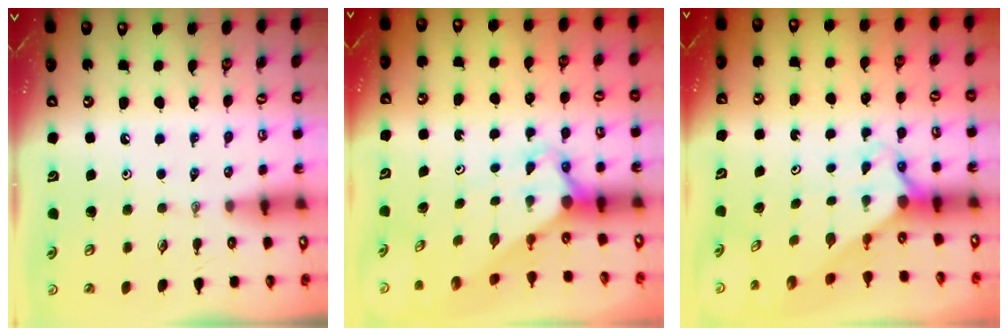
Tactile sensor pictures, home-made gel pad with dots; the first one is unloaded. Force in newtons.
{"total": 2.9, "press": 2.9, "slide": 0.3}
{"total": 2.2, "press": 2.2, "slide": 0.2}